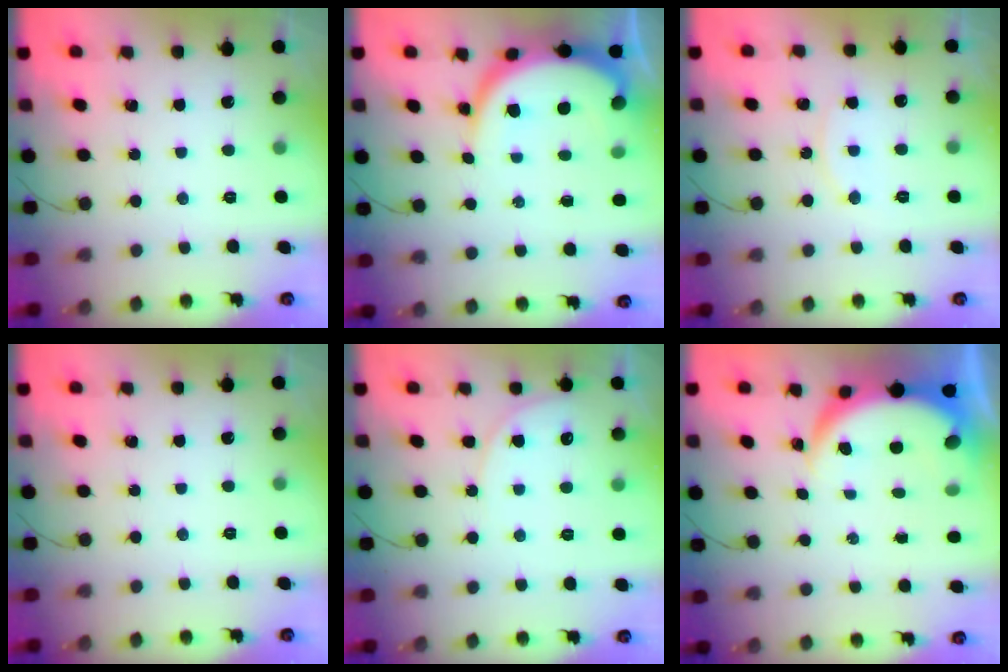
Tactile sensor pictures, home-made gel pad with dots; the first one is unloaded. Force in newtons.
{"total": 9.8, "press": 9.7, "slide": 0.7}
{"total": 6.1, "press": 6.1, "slide": 0.2}
{"total": 0.0}
{"total": 6.1, "press": 6.1, "slide": 0.3}
{"total": 5.9, "press": 5.9, "slide": 0.5}